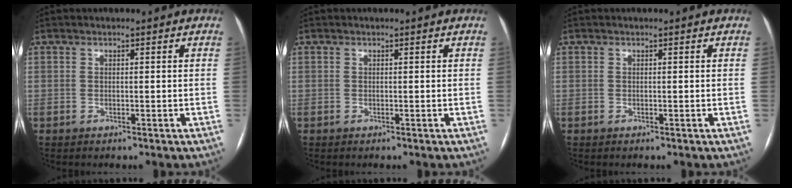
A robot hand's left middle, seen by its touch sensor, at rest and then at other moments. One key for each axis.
{"total": 0.0}
{"total": 0.0}